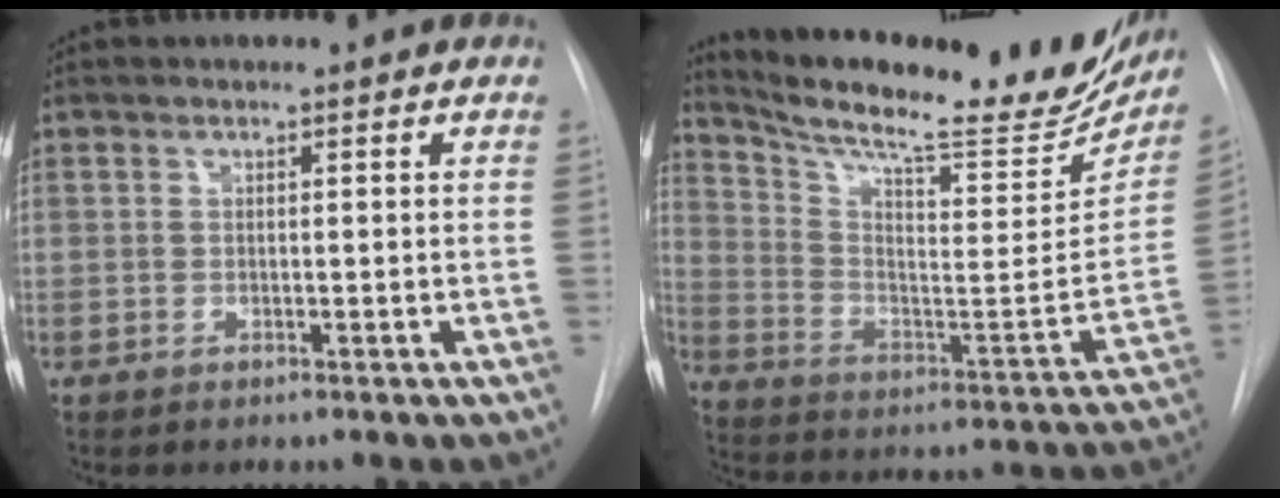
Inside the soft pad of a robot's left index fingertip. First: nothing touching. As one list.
[{"total": 27.7, "force": [23.2, 4.8, 14.3], "torque": [-0.224, -0.048, 0.323]}]